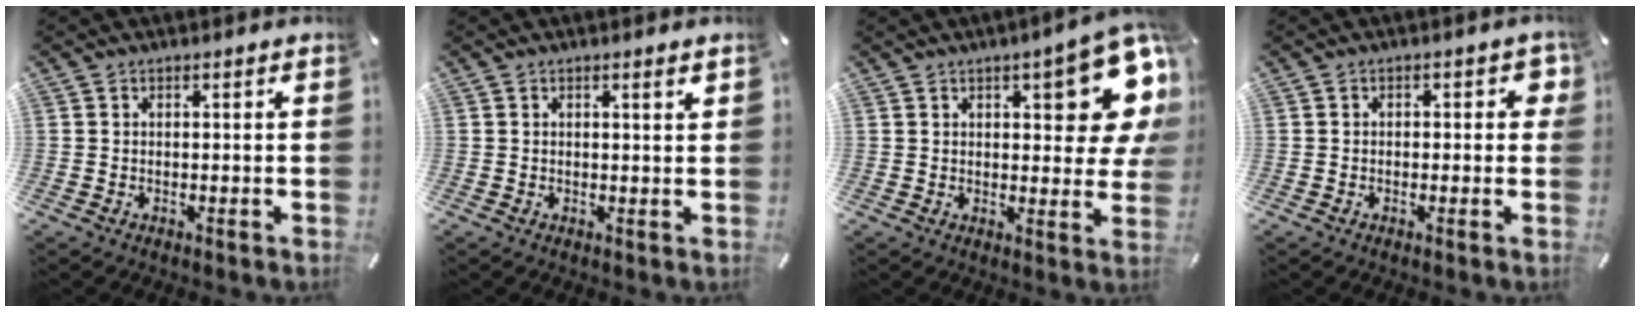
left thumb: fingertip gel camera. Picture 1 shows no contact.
{"total": 1.5, "force": [0.8, 0.2, 1.3], "torque": [-0.026, 0.002, 0.013]}
{"total": 15.8, "force": [7.0, 6.0, 12.9], "torque": [-0.153, -0.041, 0.112]}
{"total": 2.8, "force": [-0.1, 1.7, 2.2], "torque": [-0.026, 0.004, -0.007]}